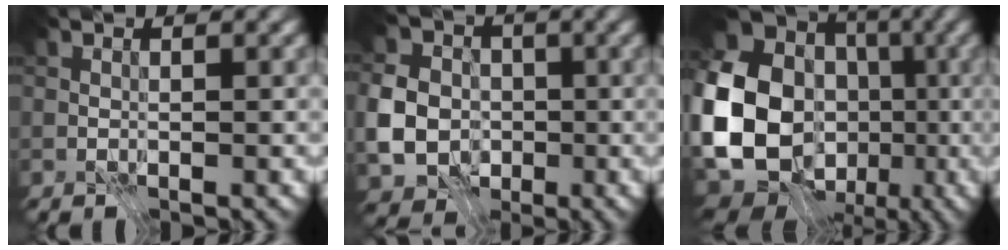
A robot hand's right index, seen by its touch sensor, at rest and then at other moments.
{"total": 7.8, "force": [-1.5, 6.8, 3.6], "torque": [-0.085, -0.004, -0.041]}
{"total": 21.6, "force": [-2.8, 18.4, 11.0], "torque": [-0.230, -0.009, -0.087]}